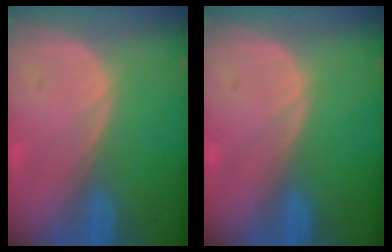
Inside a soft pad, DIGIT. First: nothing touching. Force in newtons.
{"total": 0.0}